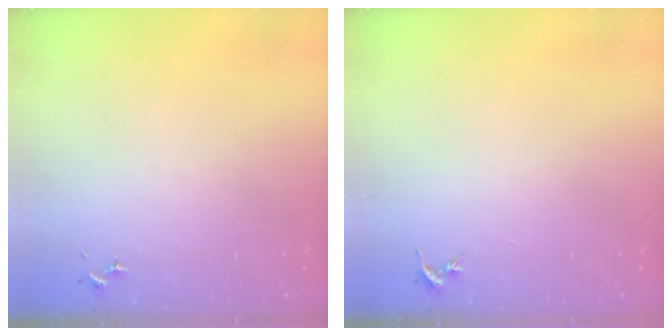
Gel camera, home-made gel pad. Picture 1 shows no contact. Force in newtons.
{"total": 0.0}